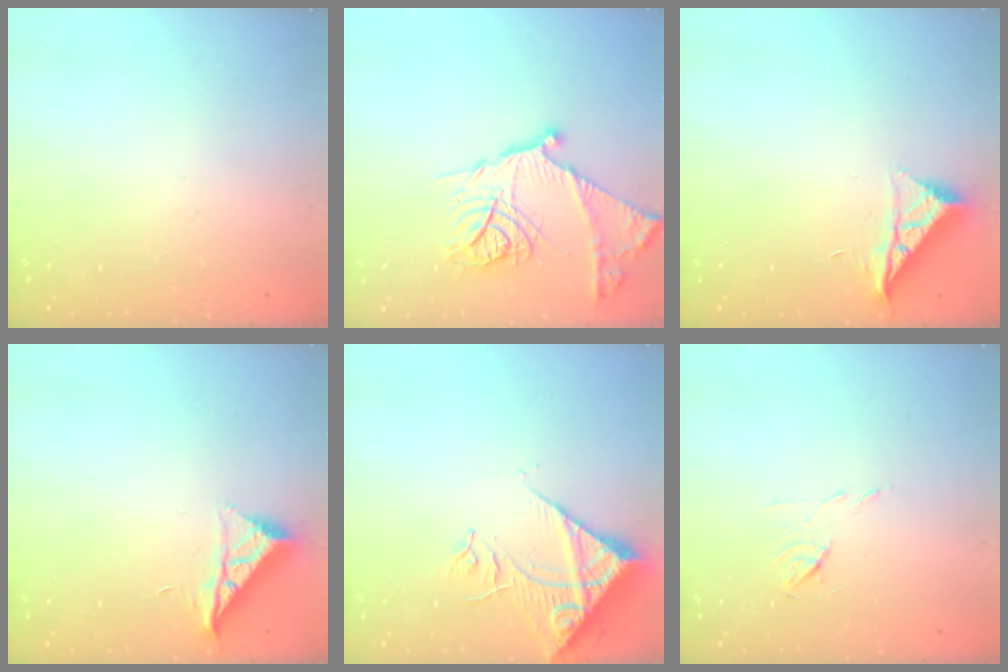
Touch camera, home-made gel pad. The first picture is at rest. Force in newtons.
{"total": 18.1, "press": 18.0, "slide": 1.6}
{"total": 6.6, "press": 6.6, "slide": 0.3}
{"total": 6.6, "press": 6.6, "slide": 0.3}
{"total": 11.7, "press": 11.6, "slide": 1.5}
{"total": 4.8, "press": 4.7, "slide": 1.0}